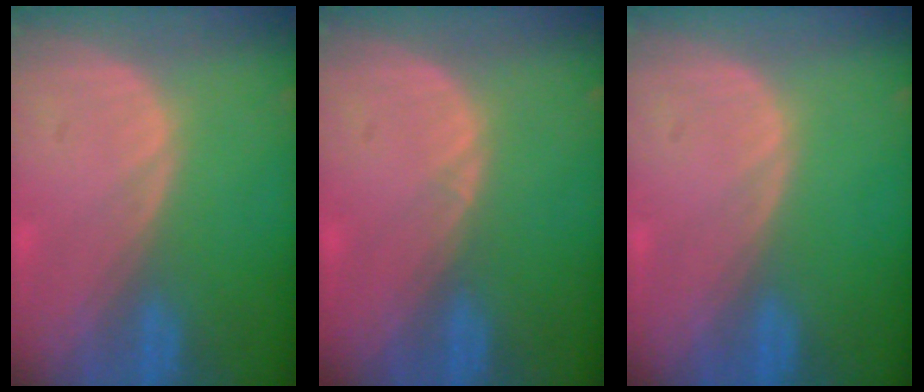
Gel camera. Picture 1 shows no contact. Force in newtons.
{"total": 0.5, "press": 0.4, "slide": 0.4}
{"total": 0.0}